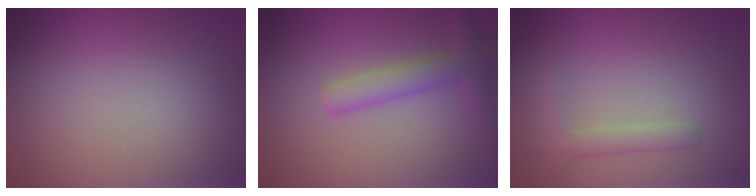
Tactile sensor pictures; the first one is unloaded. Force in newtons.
{"total": 2.8, "press": 2.8, "slide": 0.1}
{"total": 1.8, "press": 1.8, "slide": 0.1}